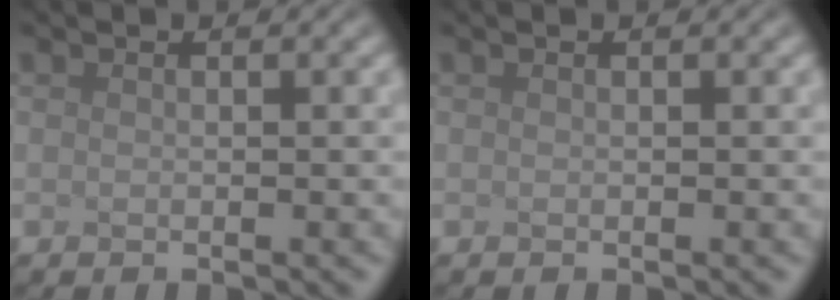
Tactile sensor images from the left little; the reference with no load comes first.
{"total": 0.0}